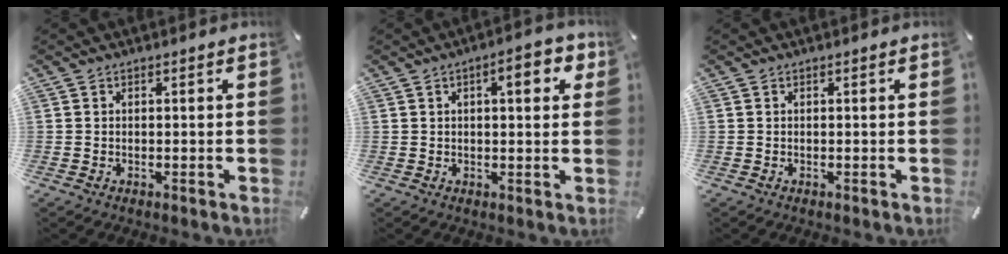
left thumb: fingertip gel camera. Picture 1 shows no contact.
{"total": 6.5, "force": [2.6, 2.3, 5.5], "torque": [-0.071, -0.007, 0.034]}
{"total": 0.0}